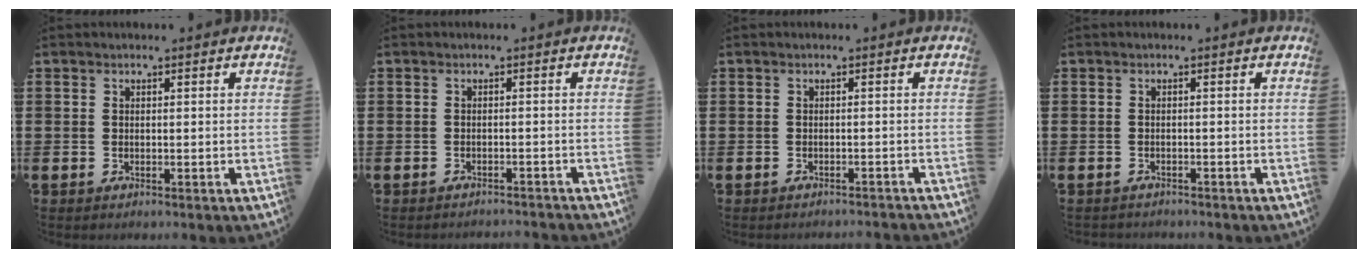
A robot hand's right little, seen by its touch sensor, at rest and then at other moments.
{"total": 1.0, "force": [-1.0, -0.1, -0.1], "torque": [-0.001, 0.002, -0.021]}
{"total": 0.8, "force": [-0.8, -0.1, 0.0], "torque": [-0.001, 0.000, -0.016]}
{"total": 0.7, "force": [-0.7, 0.1, -0.1], "torque": [-0.001, -0.002, -0.015]}